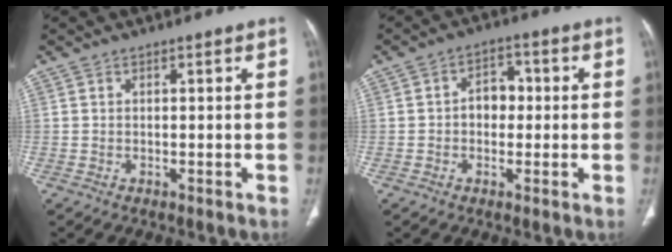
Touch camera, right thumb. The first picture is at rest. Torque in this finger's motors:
{"motor_torque": [0.53, 0.76, 0.73, -0.28, 0.01]}